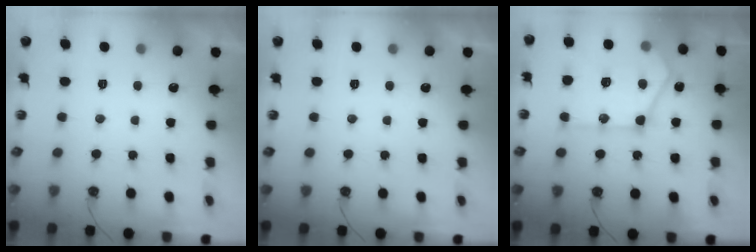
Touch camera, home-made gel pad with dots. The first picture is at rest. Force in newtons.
{"total": 0.0}
{"total": 21.9, "press": 21.8, "slide": 2.5}